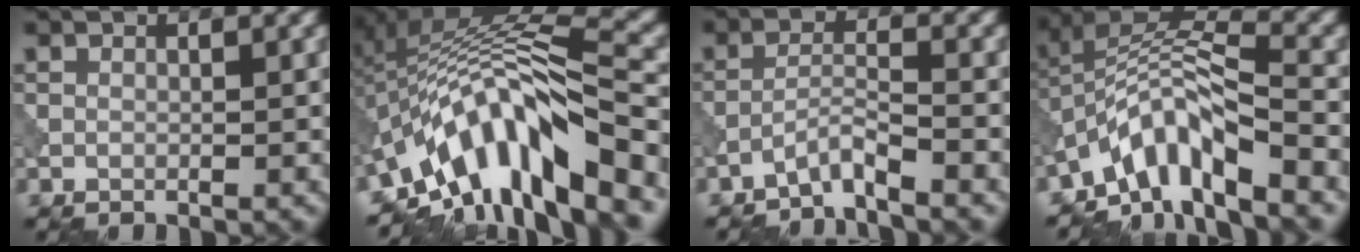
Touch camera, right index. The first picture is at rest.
{"total": 12.6, "force": [-6.6, 4.0, 10.0], "torque": [-0.166, 0.021, -0.117]}
{"total": 2.8, "force": [-2.4, 0.0, 1.3], "torque": [-0.021, 0.008, -0.058]}
{"total": 8.4, "force": [-5.2, 2.6, 6.0], "torque": [-0.091, 0.012, -0.108]}